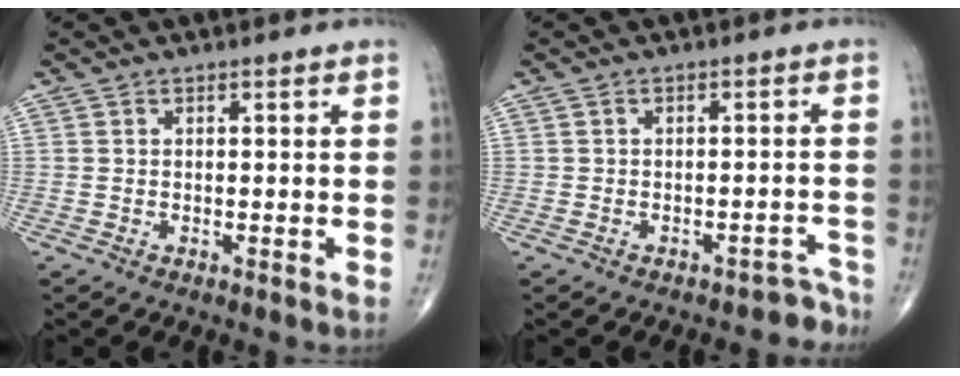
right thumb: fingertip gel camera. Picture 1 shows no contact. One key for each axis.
{"total": 3.7, "fx": -3.1, "fy": 2.0, "fz": 0.0, "tx": 0.022, "ty": 0.043, "tz": -0.038}